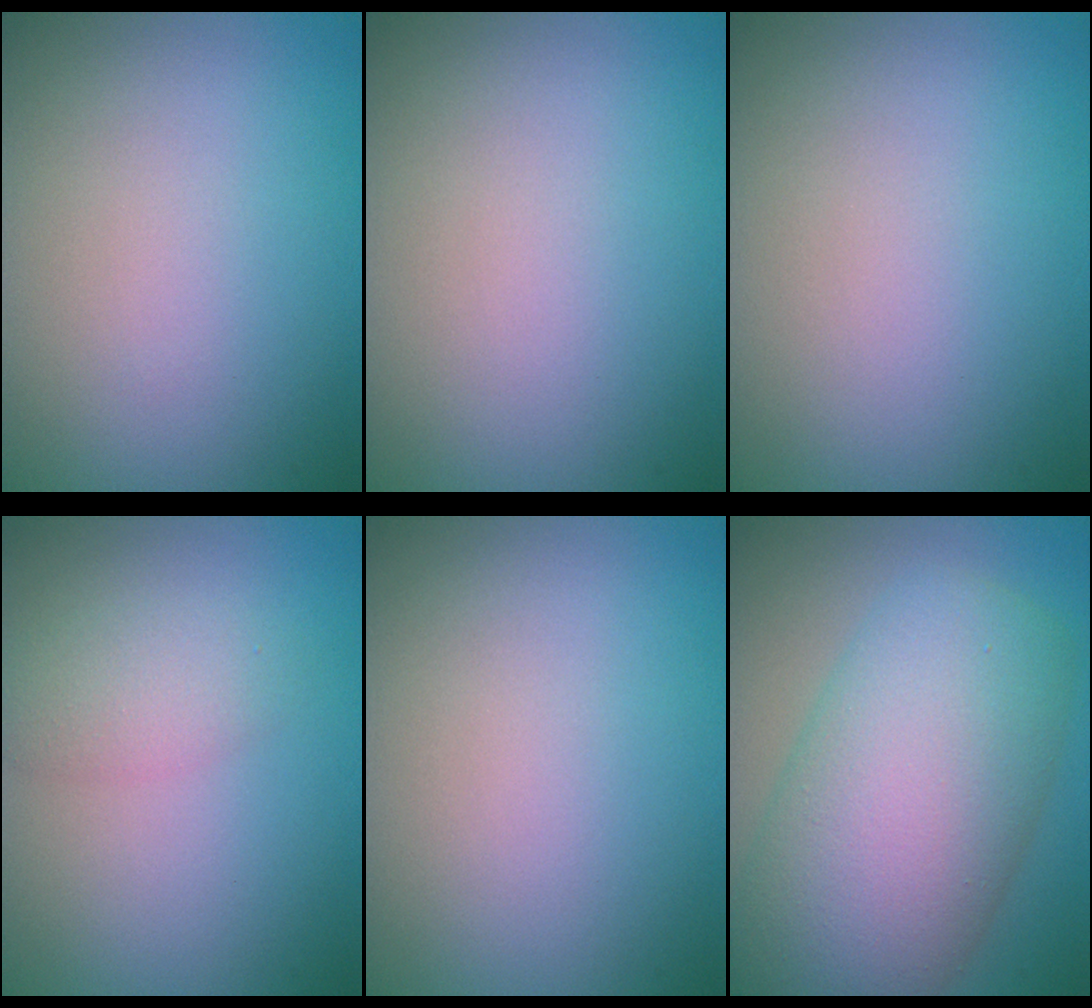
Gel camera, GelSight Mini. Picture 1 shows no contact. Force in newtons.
{"total": 0.0}
{"total": 0.0}
{"total": 2.1, "press": 2.1, "slide": 0.0}
{"total": 0.0}
{"total": 11.0, "press": 11.0, "slide": 0.4}